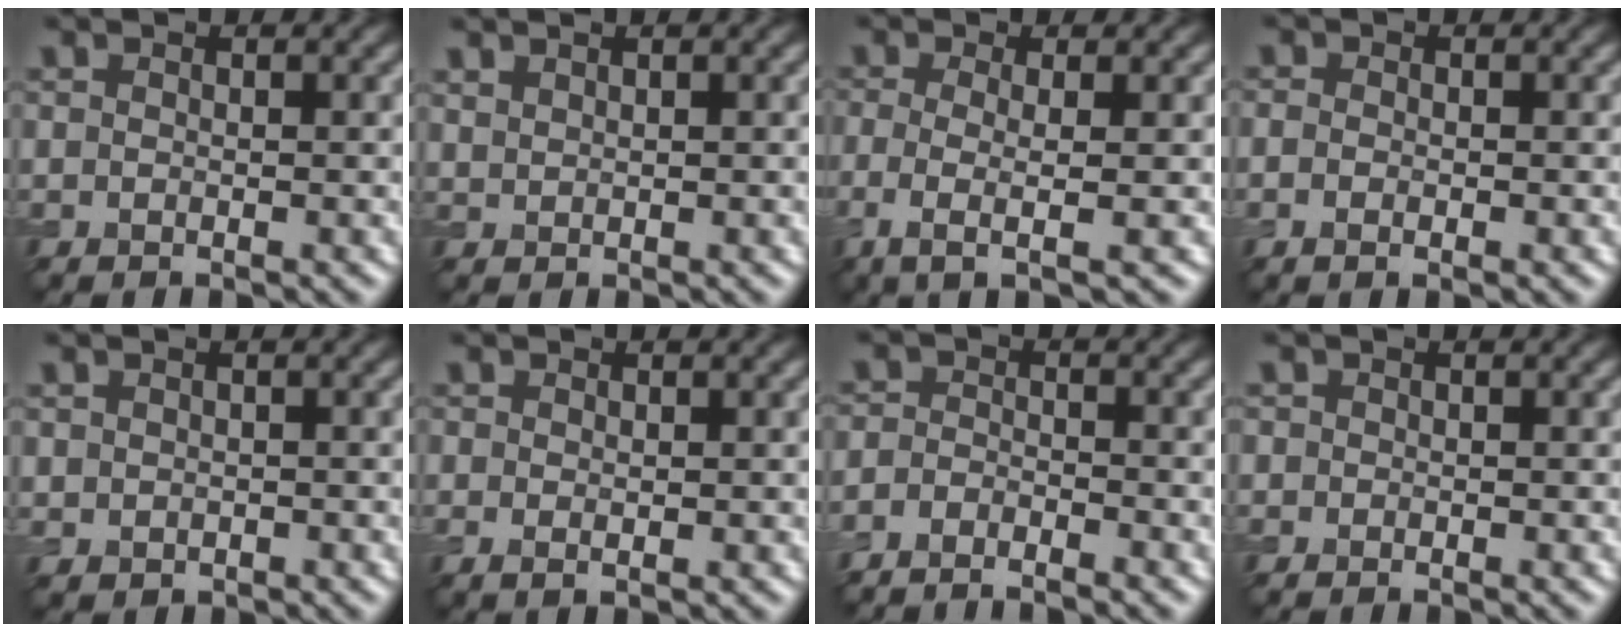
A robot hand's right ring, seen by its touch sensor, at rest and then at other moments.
{"total": 0.9, "force": [0.8, 0.3, 0.2], "torque": [-0.008, 0.000, 0.022]}
{"total": 3.4, "force": [-0.6, 1.0, 3.2], "torque": [-0.063, -0.010, -0.017]}
{"total": 1.7, "force": [-0.3, 1.0, 1.3], "torque": [-0.015, -0.002, -0.007]}
{"total": 0.9, "force": [0.1, 0.9, 0.2], "torque": [0.000, -0.005, 0.004]}
{"total": 1.0, "force": [0.1, 0.5, 0.8], "torque": [-0.014, -0.002, 0.002]}
{"total": 2.3, "force": [-2.1, 0.5, 0.8], "torque": [-0.014, 0.003, -0.043]}
{"total": 0.6, "force": [0.0, 0.6, 0.0], "torque": [0.007, -0.004, -0.005]}